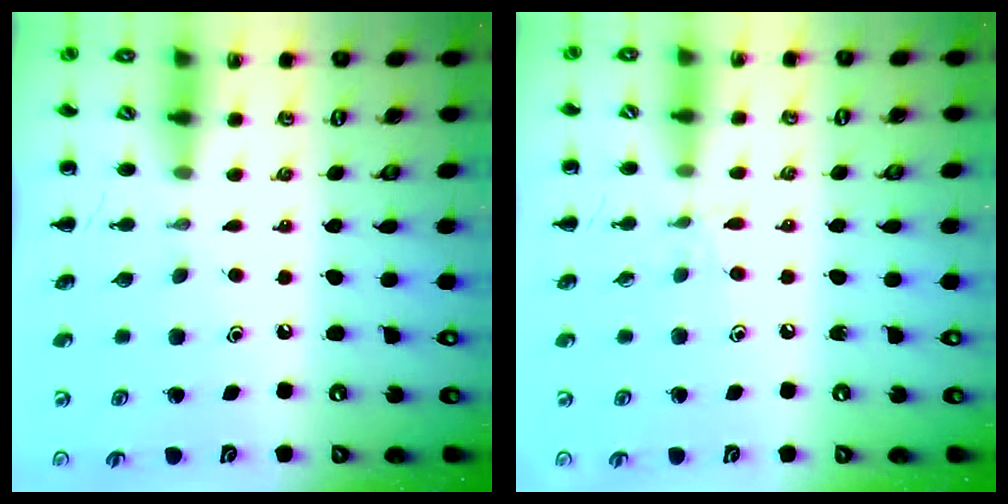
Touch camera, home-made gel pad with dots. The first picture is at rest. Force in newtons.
{"total": 5.7, "press": 5.2, "slide": 2.3}